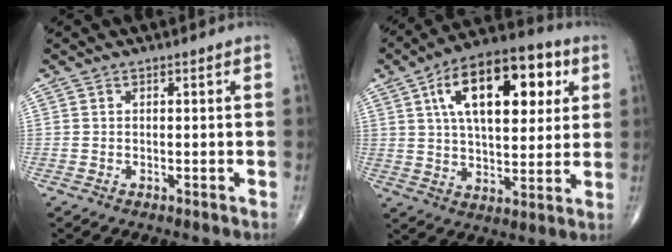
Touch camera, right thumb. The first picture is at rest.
{"total": 20.9, "force": [6.9, 10.3, 16.8], "torque": [-0.228, 0.000, 0.103]}